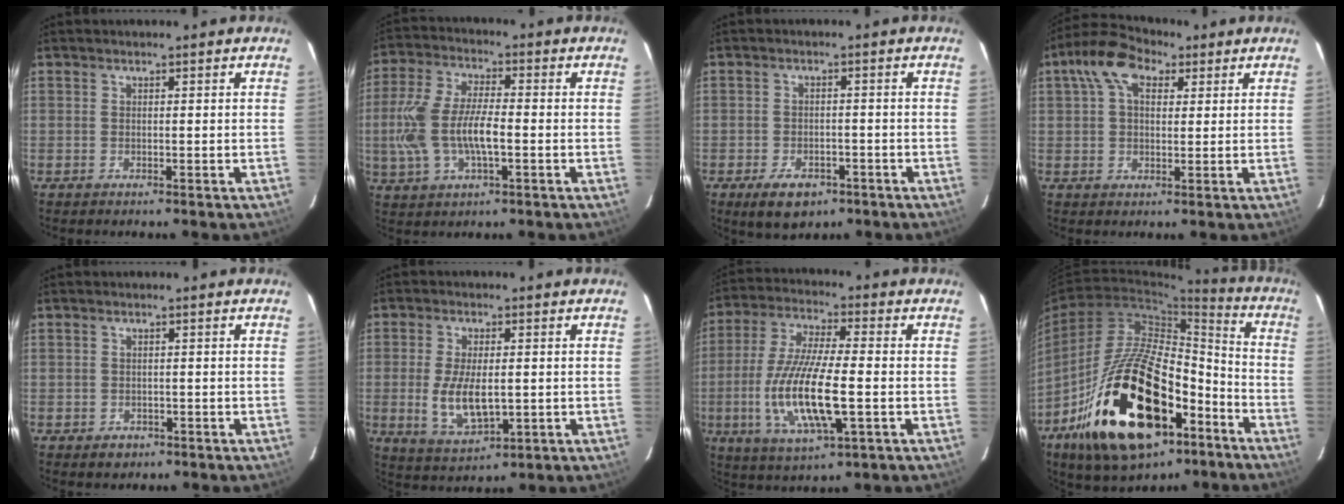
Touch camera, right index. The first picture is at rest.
{"total": 12.9, "force": [-2.0, 5.3, 11.6], "torque": [-0.250, 0.001, -0.038]}
{"total": 7.1, "force": [-4.3, 4.3, 3.7], "torque": [-0.079, -0.002, -0.058]}
{"total": 9.2, "force": [3.9, 5.6, 6.2], "torque": [-0.122, 0.037, 0.061]}
{"total": 2.4, "force": [-1.1, 2.0, 0.5], "torque": [-0.011, 0.001, -0.012]}
{"total": 9.3, "force": [-1.1, 4.3, 8.2], "torque": [-0.165, -0.013, -0.012]}
{"total": 16.2, "force": [-3.5, 4.1, 15.3], "torque": [-0.313, -0.014, -0.064]}
{"total": 27.9, "force": [-14.2, 13.7, 19.8], "torque": [-0.357, 0.008, -0.217]}